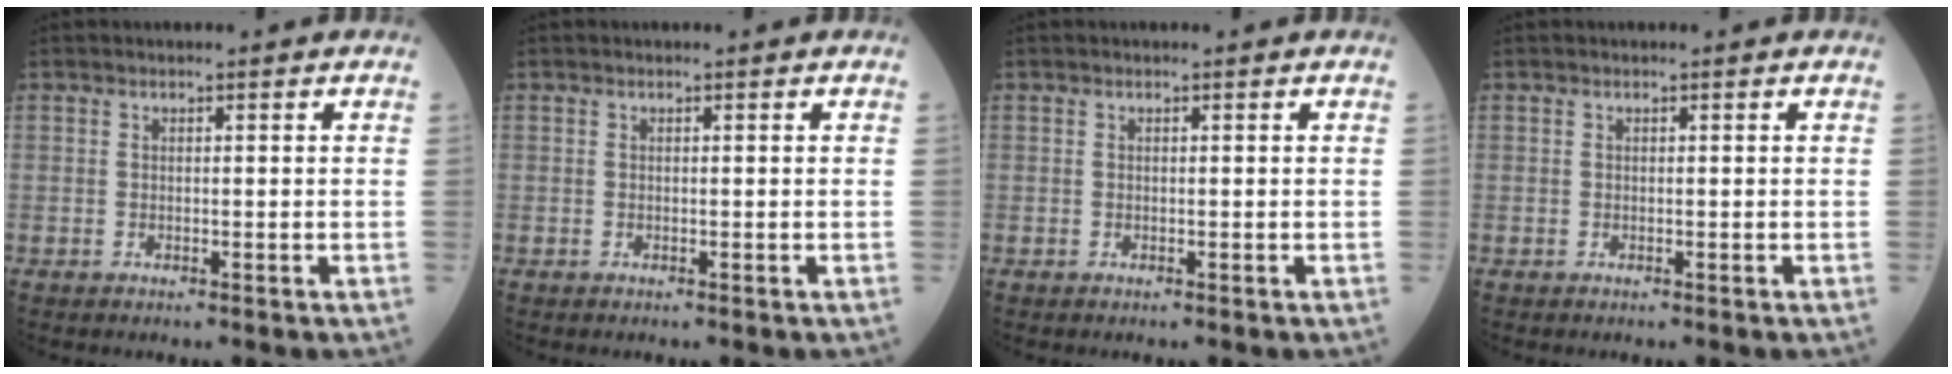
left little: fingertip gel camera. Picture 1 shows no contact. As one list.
[{"total": 0.0}, {"total": 0.0}, {"total": 0.0}]